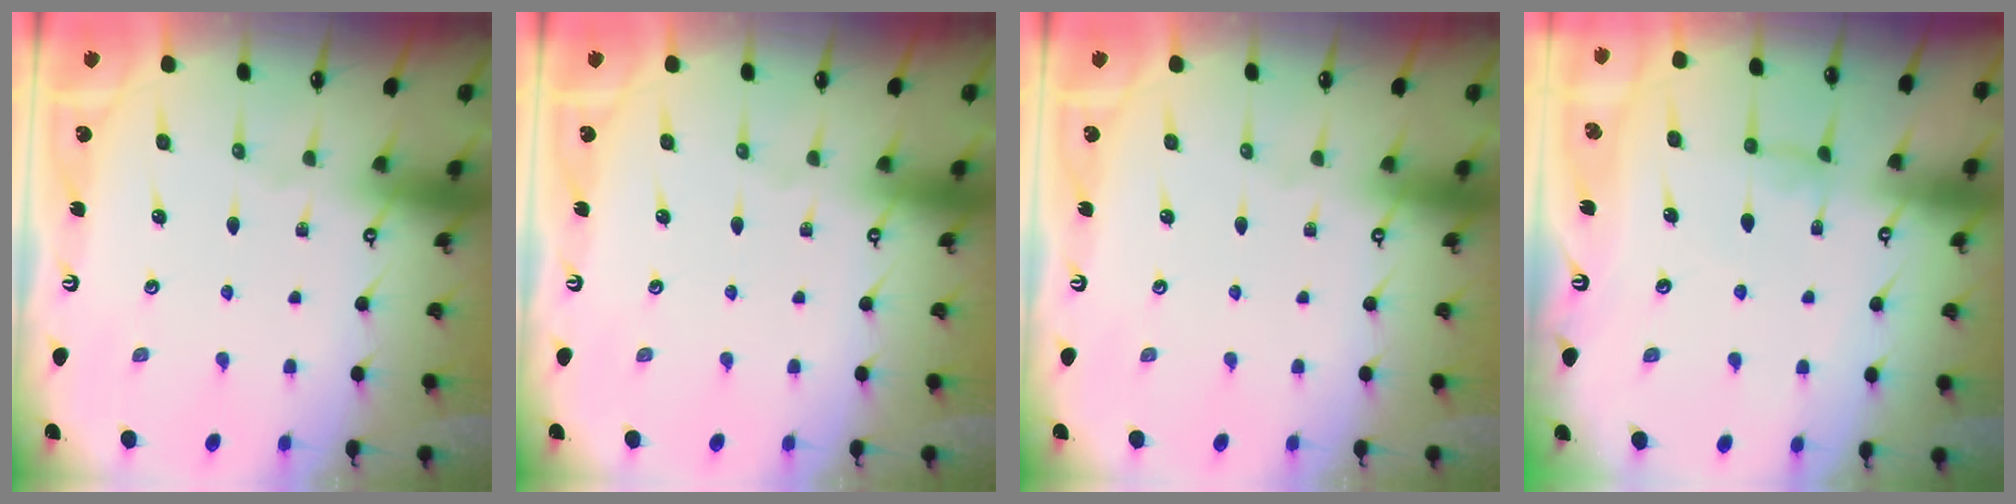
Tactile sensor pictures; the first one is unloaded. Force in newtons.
{"total": 0.0}
{"total": 0.0}
{"total": 1.5, "press": 1.4, "slide": 0.6}